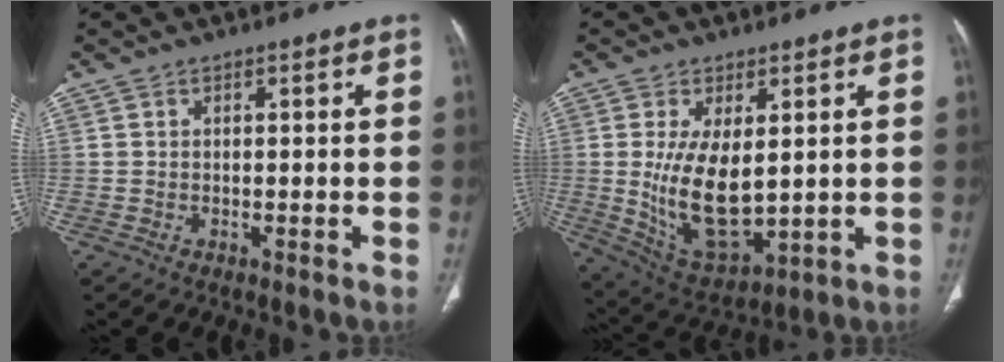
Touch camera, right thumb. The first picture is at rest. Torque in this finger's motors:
{"motor_torque": [-0.27, 0.65, 0.47, 0.43, 0.14]}